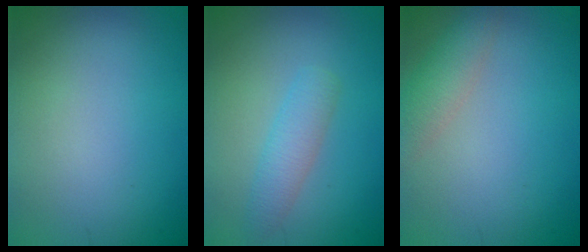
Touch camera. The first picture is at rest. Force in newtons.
{"total": 2.5, "press": 2.5, "slide": 0.1}
{"total": 2.6, "press": 2.6, "slide": 0.1}